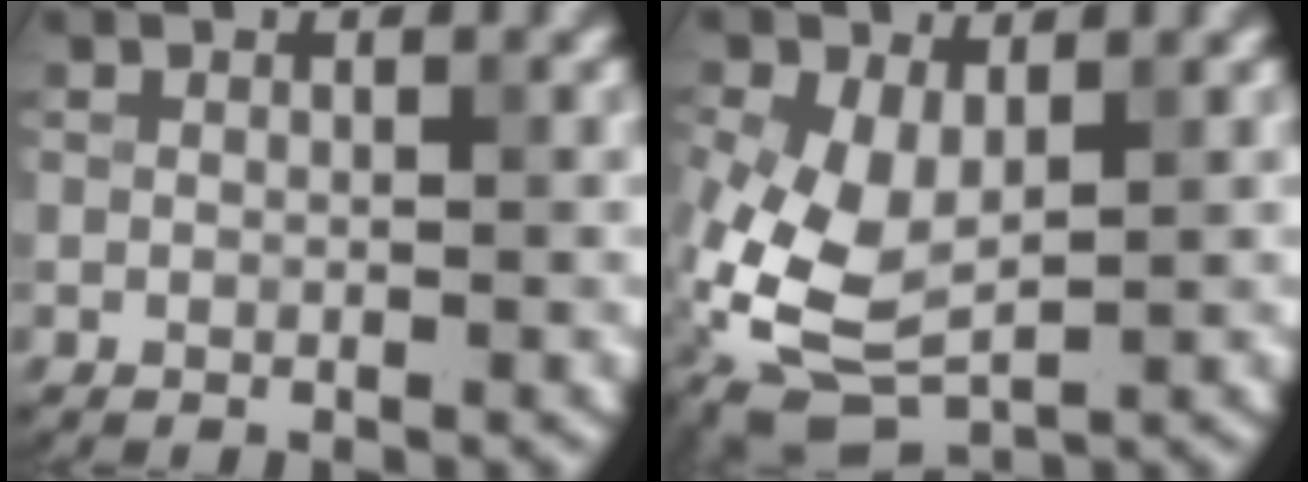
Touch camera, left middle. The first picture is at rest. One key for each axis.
{"total": 7.4, "fx": -1.5, "fy": 4.4, "fz": 5.8, "tx": -0.159, "ty": -0.012, "tz": -0.030}